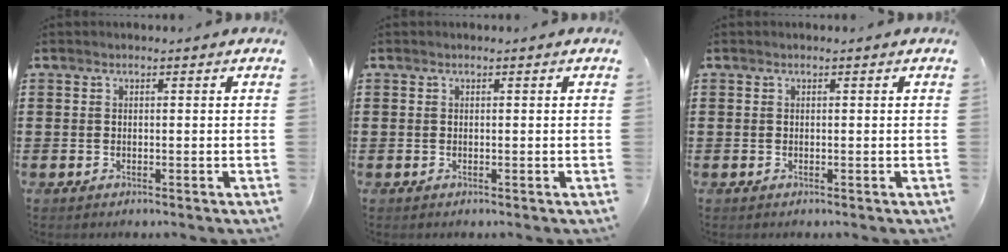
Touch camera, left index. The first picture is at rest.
{"total": 0.0}
{"total": 0.0}